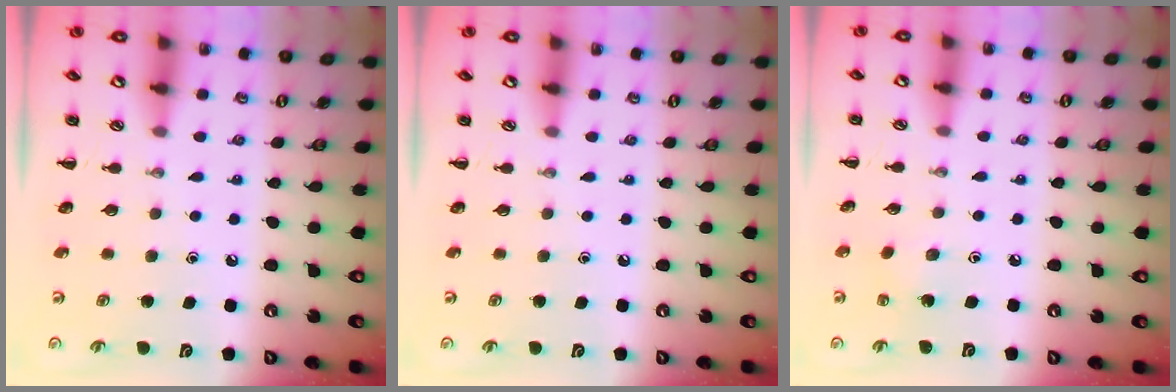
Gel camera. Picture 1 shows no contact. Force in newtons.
{"total": 0.0}
{"total": 3.2, "press": 3.1, "slide": 1.0}